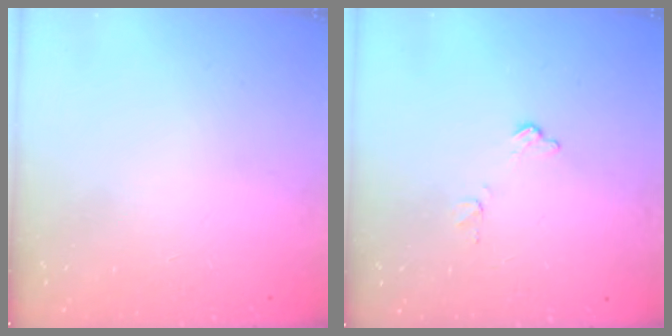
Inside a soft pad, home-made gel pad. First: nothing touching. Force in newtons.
{"total": 5.5, "press": 5.5, "slide": 0.3}